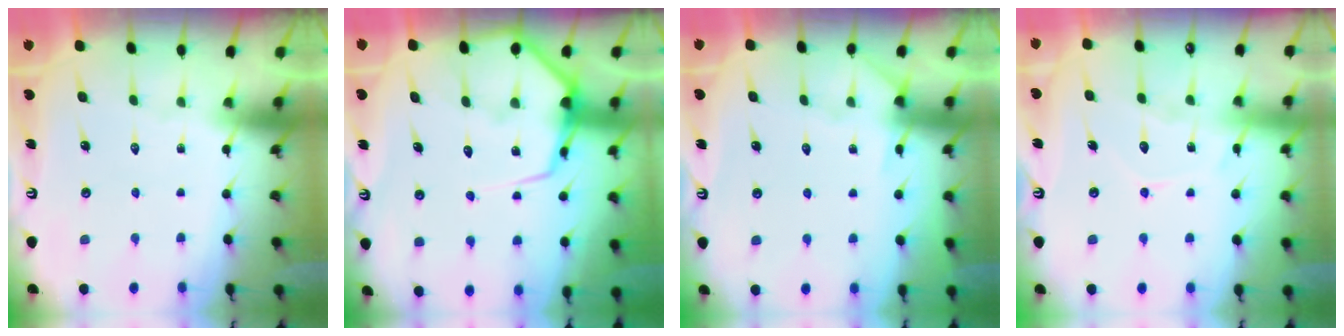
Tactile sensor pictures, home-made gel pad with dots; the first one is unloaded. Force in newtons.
{"total": 10.0, "press": 10.0, "slide": 1.1}
{"total": 6.2, "press": 6.1, "slide": 0.8}
{"total": 8.8, "press": 8.8, "slide": 0.9}